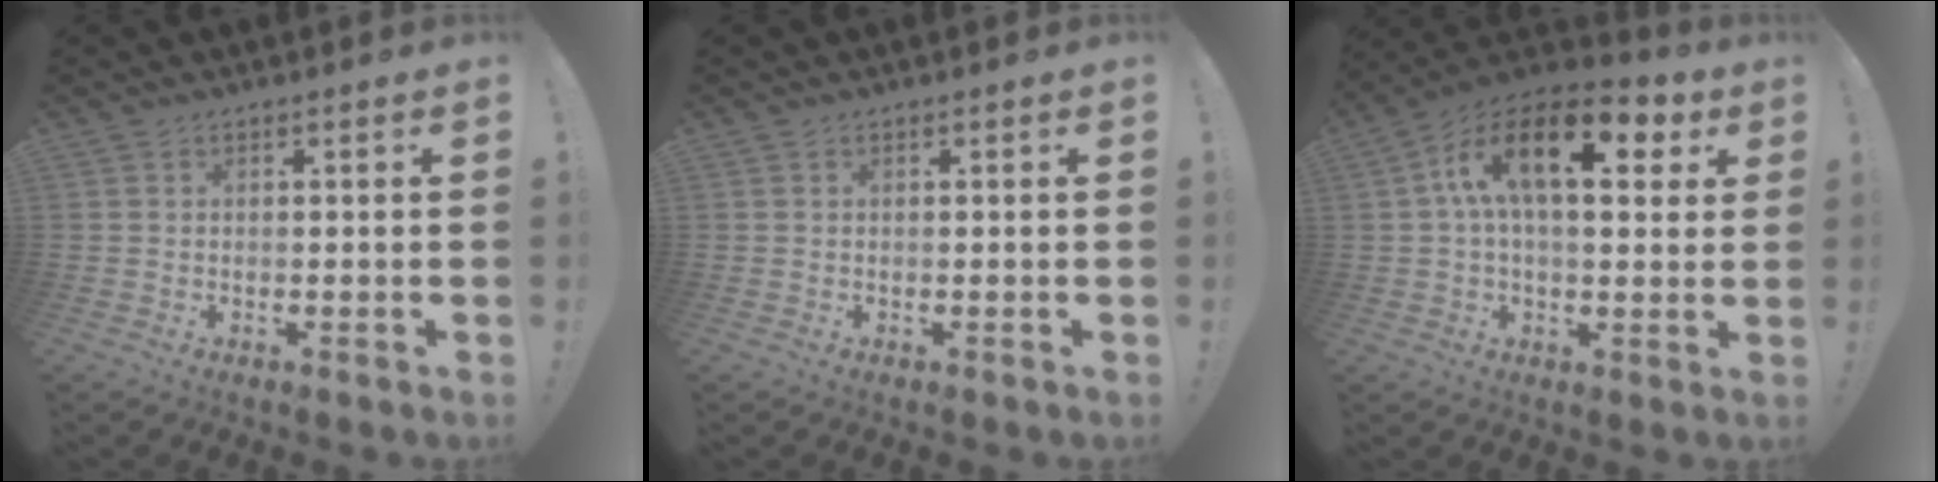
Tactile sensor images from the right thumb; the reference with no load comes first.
{"total": 0.0}
{"total": 18.5, "force": [5.6, 8.7, 15.3], "torque": [-0.250, -0.010, 0.084]}